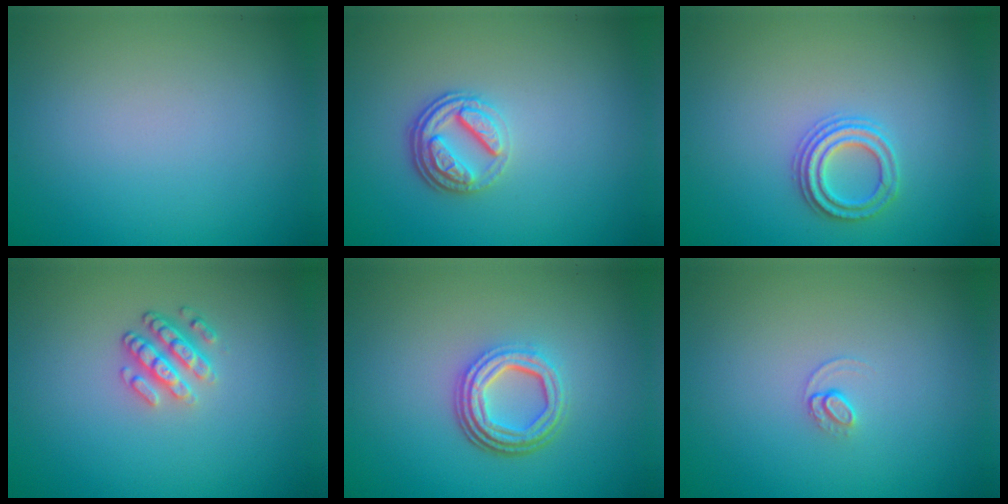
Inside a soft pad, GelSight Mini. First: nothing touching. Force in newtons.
{"total": 3.5, "press": 2.6, "slide": 2.3}
{"total": 2.3, "press": 2.2, "slide": 0.6}
{"total": 2.8, "press": 2.3, "slide": 1.5}
{"total": 4.7, "press": 3.4, "slide": 3.2}
{"total": 0.9, "press": 0.4, "slide": 0.8}